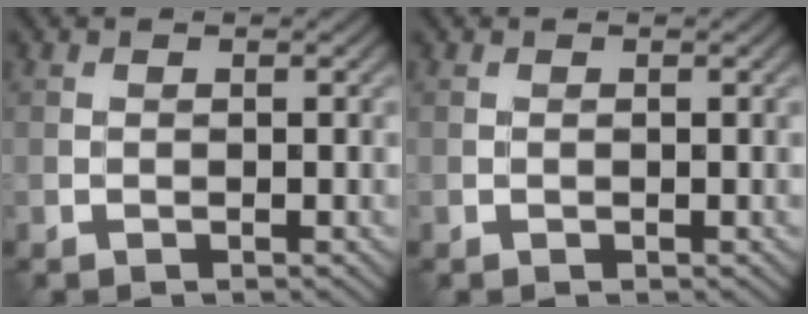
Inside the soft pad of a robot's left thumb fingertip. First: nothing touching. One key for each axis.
{"total": 0.0}